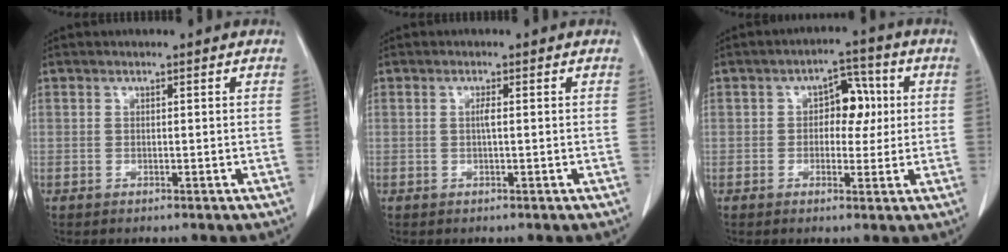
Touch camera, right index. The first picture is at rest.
{"total": 1.0, "force": [0.0, 0.0, 1.0], "torque": [-0.021, 0.000, -0.001]}
{"total": 5.7, "force": [0.7, 3.5, 4.5], "torque": [-0.058, 0.021, 0.009]}